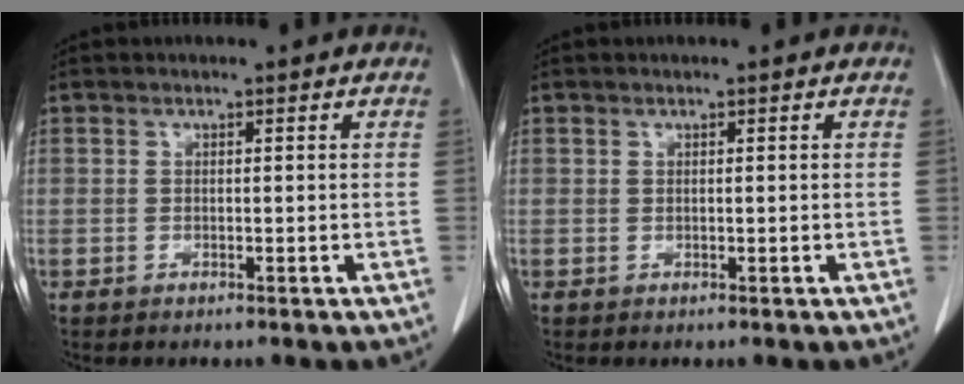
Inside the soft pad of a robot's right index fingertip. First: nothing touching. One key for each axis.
{"total": 0.0}